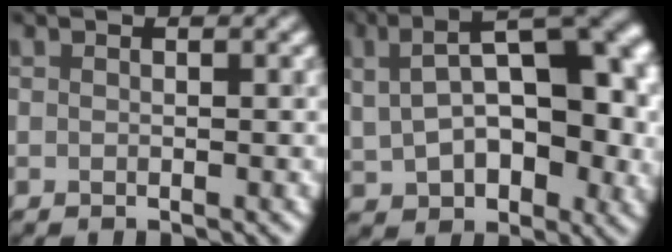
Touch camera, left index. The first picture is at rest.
{"total": 9.1, "force": [0.9, 4.9, 7.6], "torque": [-0.139, -0.013, 0.064]}